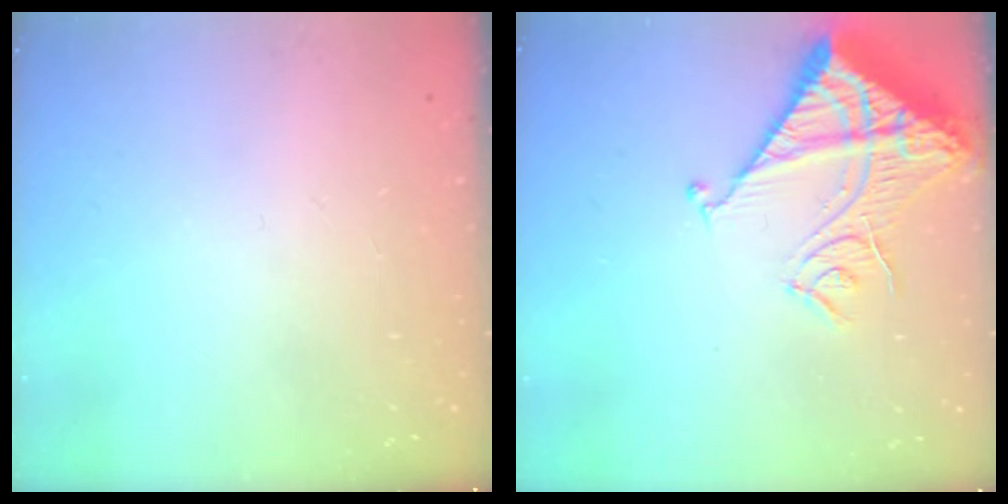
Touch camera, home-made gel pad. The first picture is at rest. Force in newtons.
{"total": 15.6, "press": 15.4, "slide": 1.8}